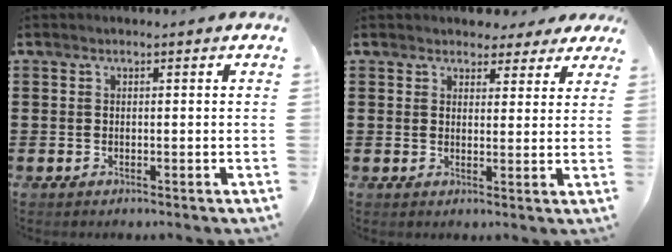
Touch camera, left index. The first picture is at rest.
{"total": 3.3, "force": [2.9, 1.6, 0.3], "torque": [-0.010, 0.000, 0.052]}